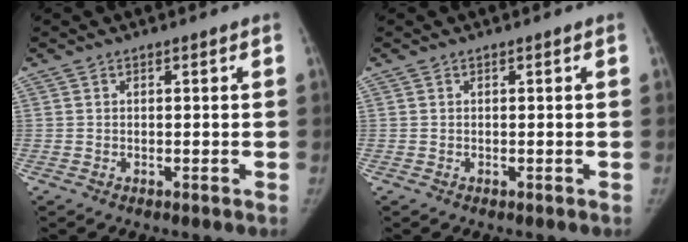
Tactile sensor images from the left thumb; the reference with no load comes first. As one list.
[{"total": 0.0}]